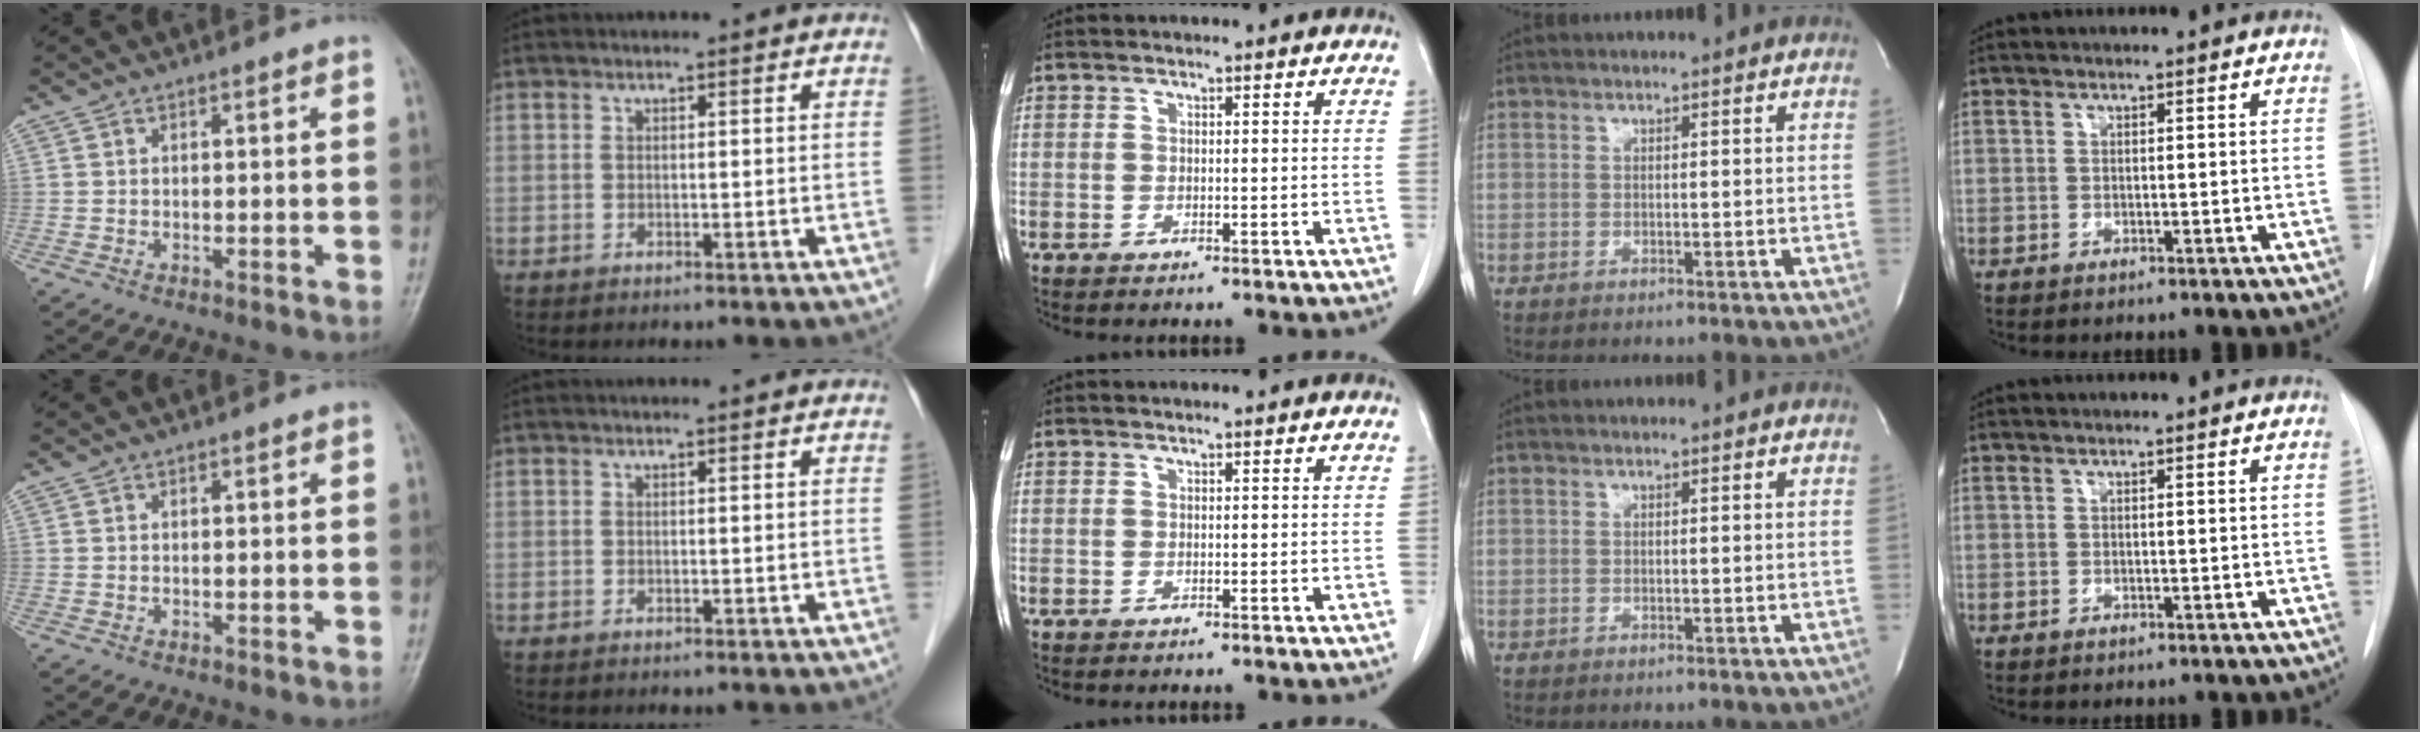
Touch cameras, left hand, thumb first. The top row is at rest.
{}